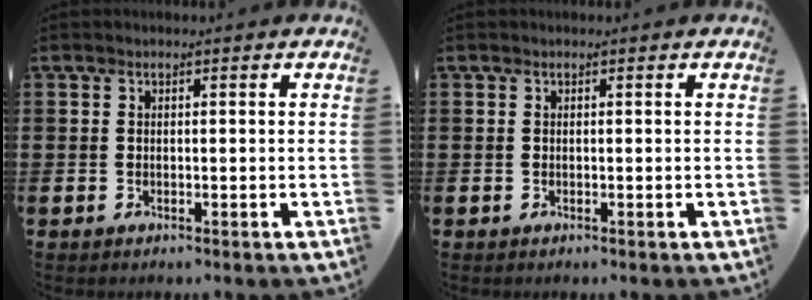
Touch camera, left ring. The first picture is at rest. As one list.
[{"total": 0.0}]